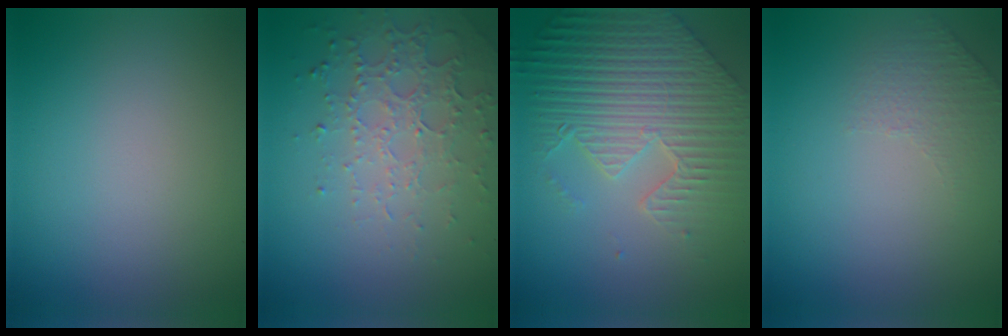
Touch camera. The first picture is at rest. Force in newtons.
{"total": 4.7, "press": 3.3, "slide": 3.4}
{"total": 9.3, "press": 6.5, "slide": 6.6}
{"total": 1.3, "press": 0.8, "slide": 1.1}